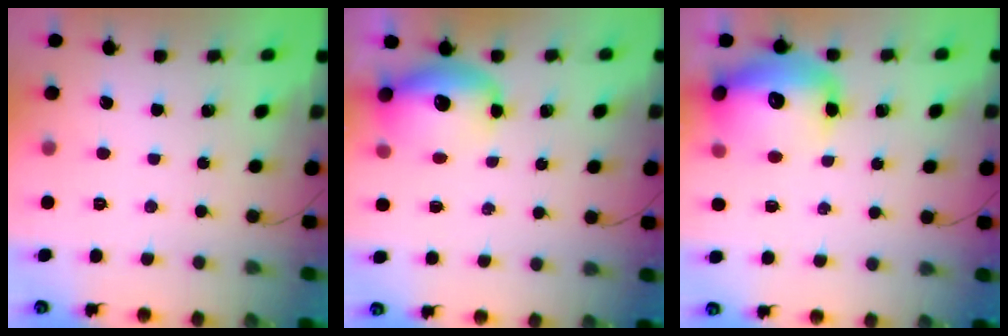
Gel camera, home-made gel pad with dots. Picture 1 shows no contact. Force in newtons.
{"total": 11.4, "press": 11.1, "slide": 2.5}
{"total": 16.8, "press": 16.3, "slide": 3.9}